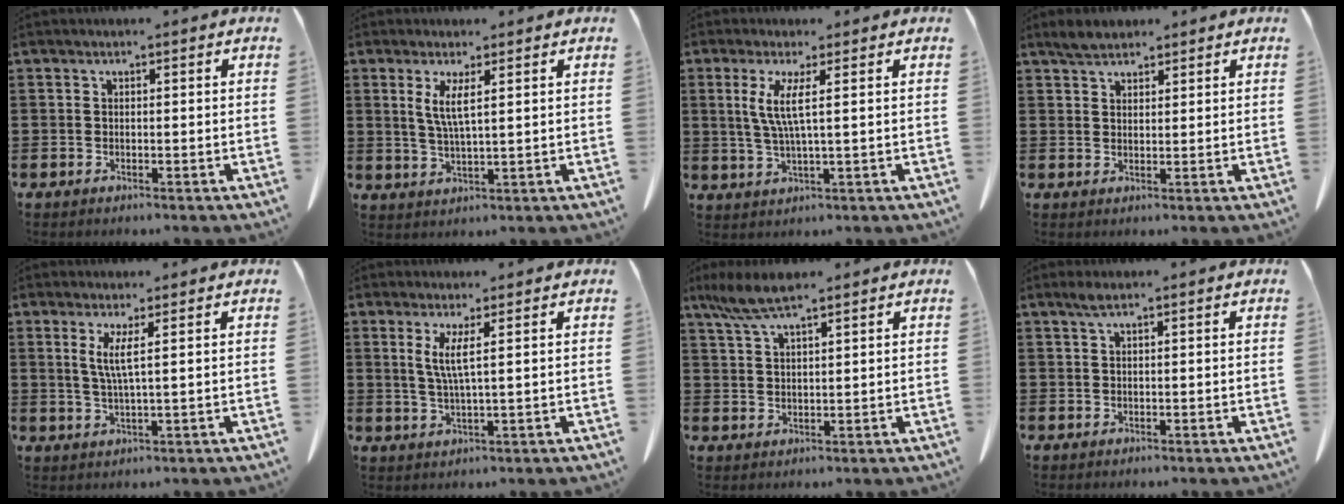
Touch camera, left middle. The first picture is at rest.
{"total": 3.8, "force": [1.7, 0.4, 3.4], "torque": [-0.074, 0.000, 0.029]}
{"total": 4.9, "force": [1.4, -0.1, 4.7], "torque": [-0.103, -0.010, 0.019]}
{"total": 2.6, "force": [2.3, 0.9, 0.9], "torque": [-0.023, 0.005, 0.045]}
{"total": 3.5, "force": [1.3, -0.3, 3.2], "torque": [-0.070, -0.006, 0.022]}
{"total": 3.6, "force": [1.5, -0.2, 3.3], "torque": [-0.073, -0.006, 0.025]}
{"total": 5.7, "force": [4.2, 1.0, 3.8], "torque": [-0.091, -0.005, 0.074]}
{"total": 1.5, "force": [0.7, 0.2, 1.3], "torque": [-0.027, 0.001, 0.012]}